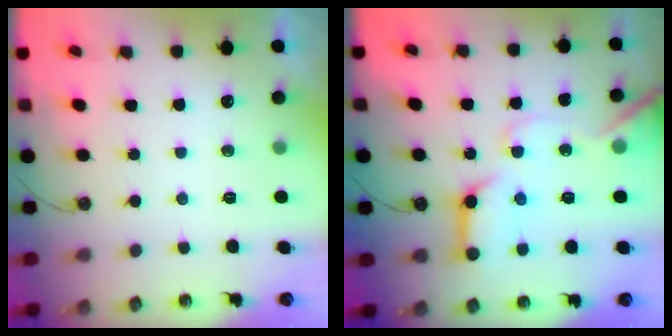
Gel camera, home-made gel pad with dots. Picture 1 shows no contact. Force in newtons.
{"total": 15.5, "press": 15.4, "slide": 1.7}